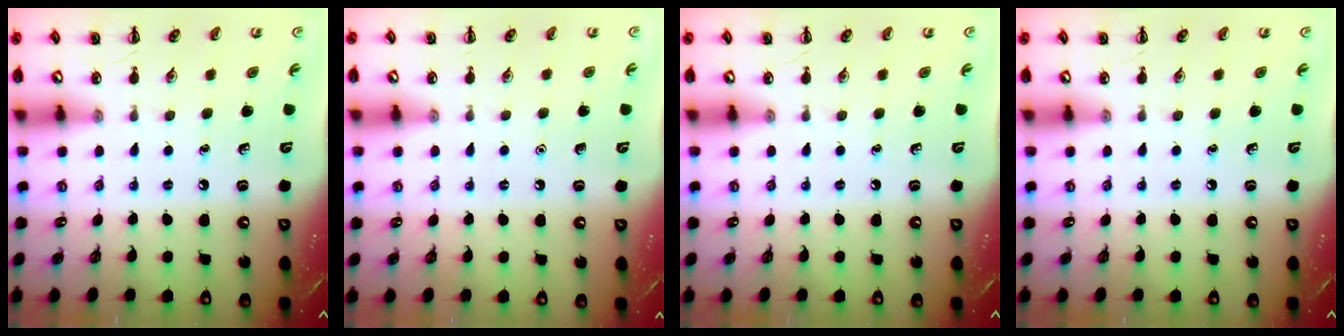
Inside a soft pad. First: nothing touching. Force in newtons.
{"total": 1.6, "press": 1.6, "slide": 0.1}
{"total": 0.0}
{"total": 0.0}